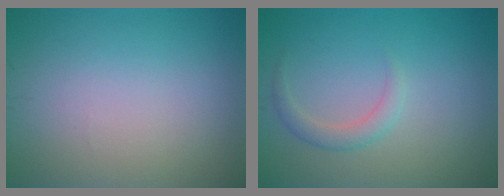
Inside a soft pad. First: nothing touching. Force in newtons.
{"total": 1.7, "press": 1.7, "slide": 0.1}